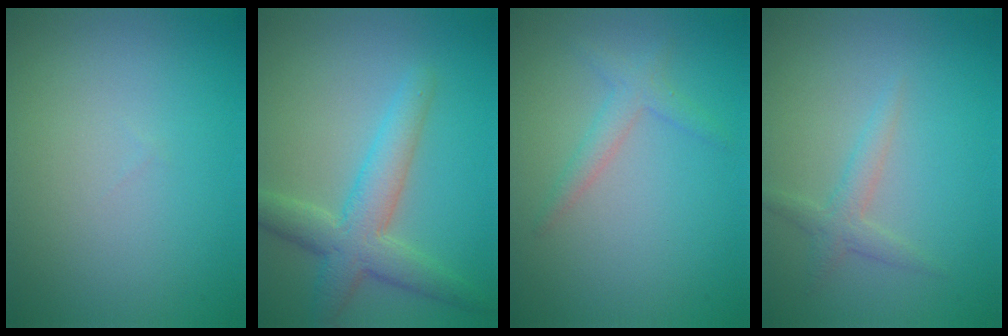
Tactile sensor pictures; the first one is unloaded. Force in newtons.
{"total": 4.9, "press": 4.9, "slide": 0.2}
{"total": 1.8, "press": 1.8, "slide": 0.1}
{"total": 1.8, "press": 1.8, "slide": 0.1}